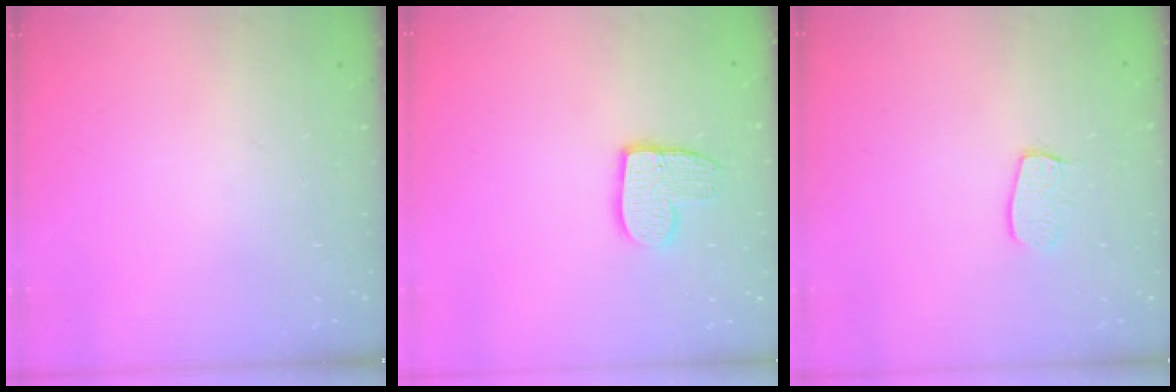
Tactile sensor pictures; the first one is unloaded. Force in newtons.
{"total": 9.2, "press": 9.2, "slide": 0.2}
{"total": 6.4, "press": 6.4, "slide": 0.1}